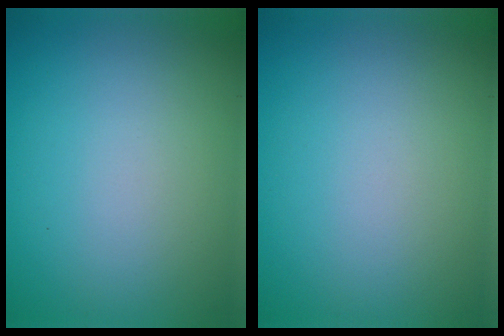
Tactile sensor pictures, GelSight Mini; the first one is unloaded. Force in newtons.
{"total": 0.0}